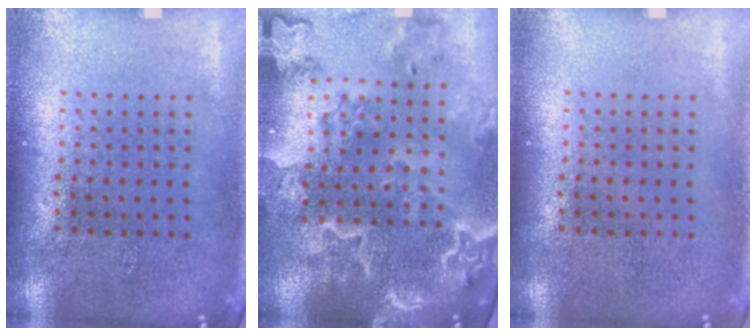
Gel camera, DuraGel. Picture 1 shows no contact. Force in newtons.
{"total": 3.6, "press": 3.1, "slide": 1.9}
{"total": 0.0}